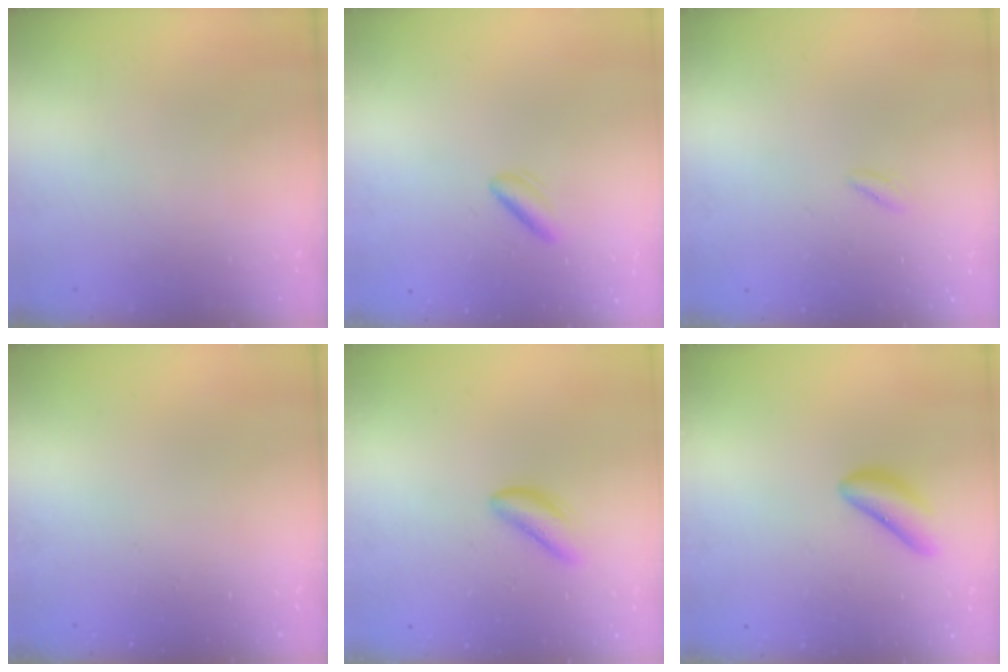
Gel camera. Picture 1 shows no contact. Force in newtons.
{"total": 2.1, "press": 1.9, "slide": 1.0}
{"total": 1.1, "press": 0.8, "slide": 0.6}
{"total": 0.0}
{"total": 3.7, "press": 3.7, "slide": 0.4}
{"total": 7.8, "press": 7.7, "slide": 1.0}